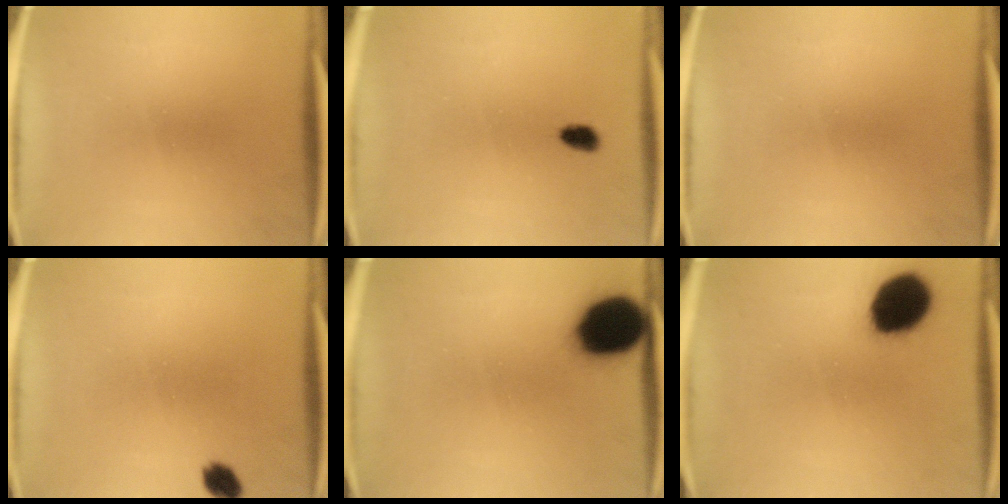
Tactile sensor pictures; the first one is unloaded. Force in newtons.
{"total": 2.2}
{"total": 0.0}
{"total": 2.9}
{"total": 14.7}
{"total": 15.3}